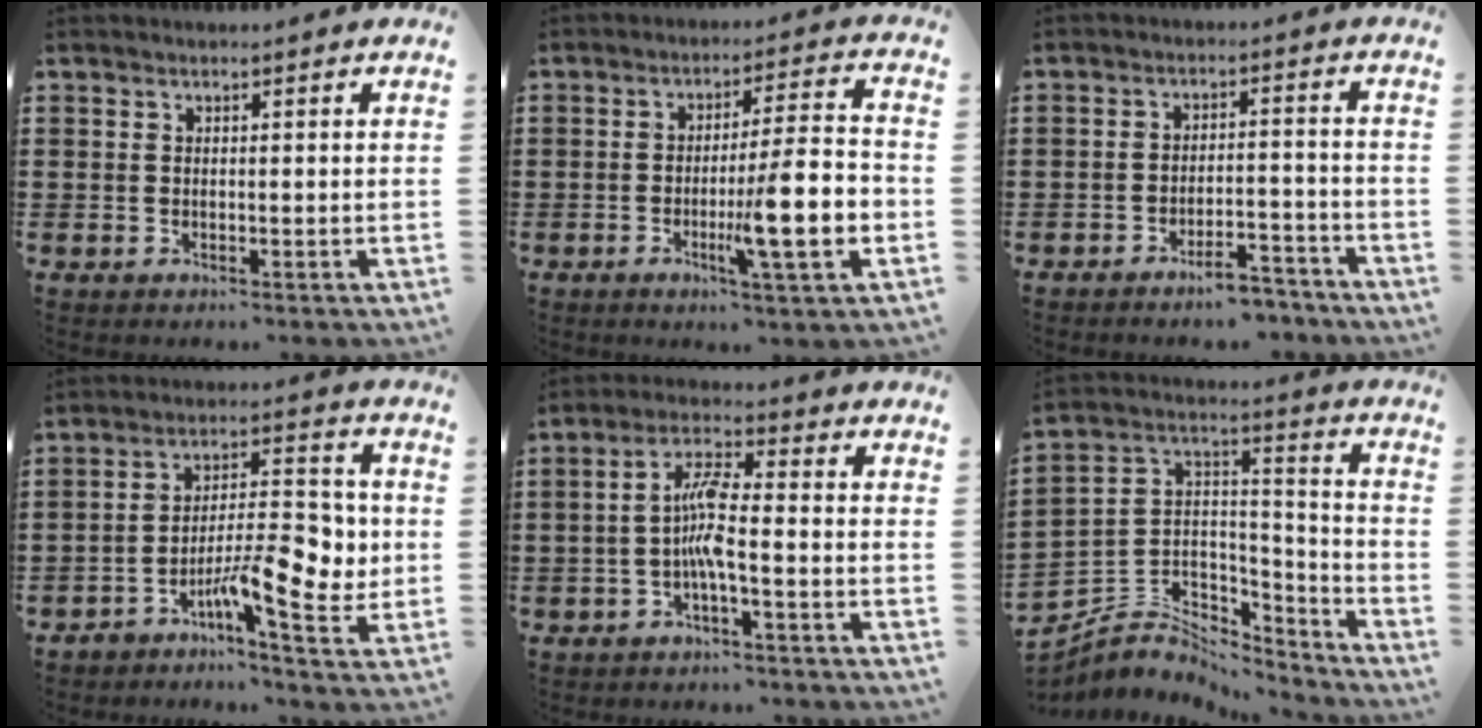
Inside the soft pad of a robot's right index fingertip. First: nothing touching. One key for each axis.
{"total": 10.5, "fx": -3.2, "fy": 1.1, "fz": 10.0, "tx": -0.153, "ty": -0.011, "tz": -0.059}
{"total": 4.7, "fx": -4.4, "fy": 0.5, "fz": 1.6, "tx": -0.027, "ty": 0.003, "tz": -0.085}
{"total": 10.1, "fx": -3.1, "fy": 3.9, "fz": 8.8, "tx": -0.122, "ty": -0.004, "tz": -0.052}
{"total": 6.2, "fx": -1.4, "fy": 1.3, "fz": 5.9, "tx": -0.129, "ty": -0.001, "tz": -0.034}
{"total": 5.1, "fx": -3.7, "fy": 3.4, "fz": 0.4, "tx": -0.032, "ty": -0.011, "tz": -0.076}